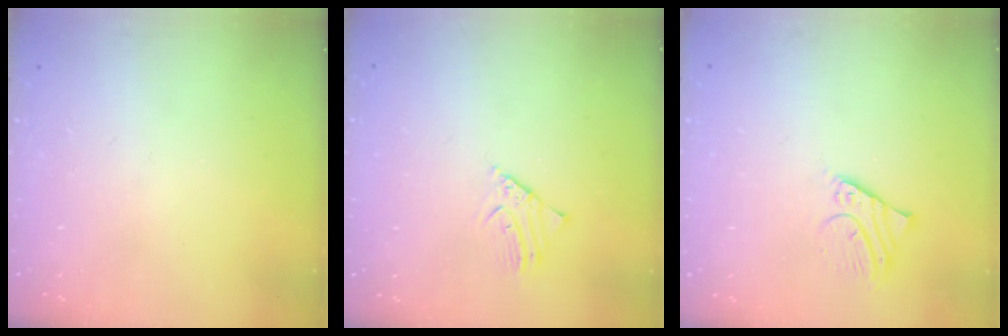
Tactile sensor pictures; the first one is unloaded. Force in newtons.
{"total": 2.6, "press": 2.6, "slide": 0.3}
{"total": 2.4, "press": 2.4, "slide": 0.0}